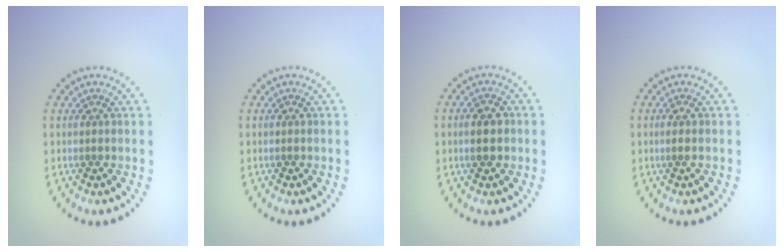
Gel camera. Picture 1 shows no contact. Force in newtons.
{"total": 0.0}
{"total": 2.4, "press": 2.4, "slide": 0.0}
{"total": 0.6, "press": 0.2, "slide": 0.6}